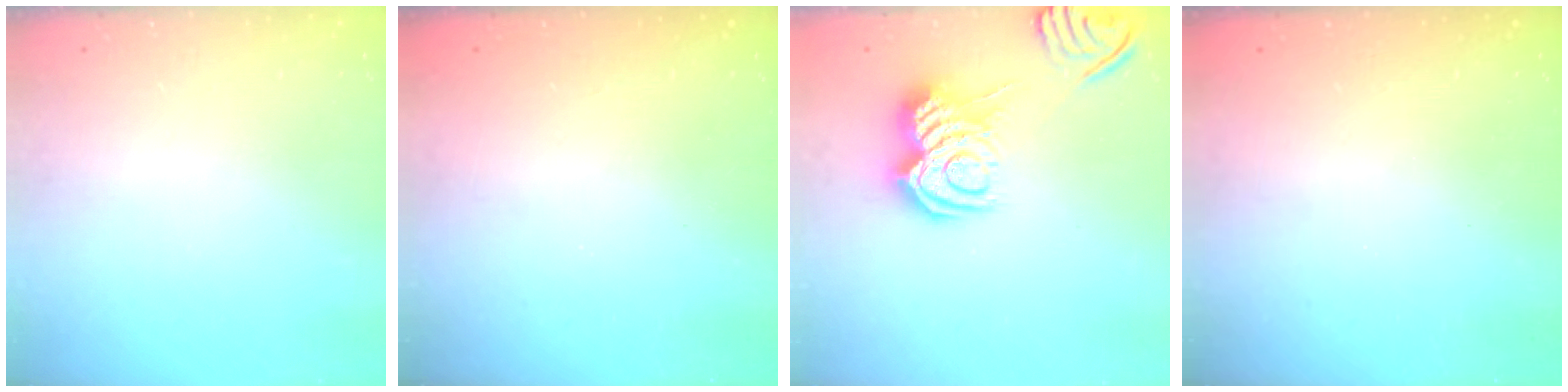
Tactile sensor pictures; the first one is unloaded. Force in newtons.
{"total": 2.2, "press": 2.1, "slide": 0.7}
{"total": 11.4, "press": 11.4, "slide": 0.6}
{"total": 2.4, "press": 2.3, "slide": 0.8}